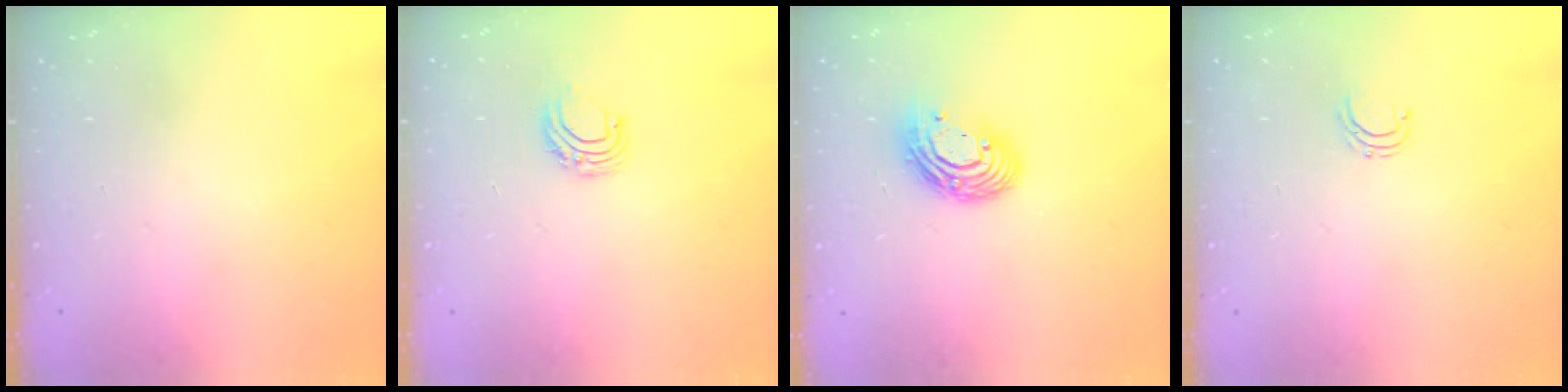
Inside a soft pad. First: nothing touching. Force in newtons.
{"total": 5.8, "press": 5.8, "slide": 0.6}
{"total": 11.4, "press": 11.4, "slide": 0.8}
{"total": 3.8, "press": 3.8, "slide": 0.2}